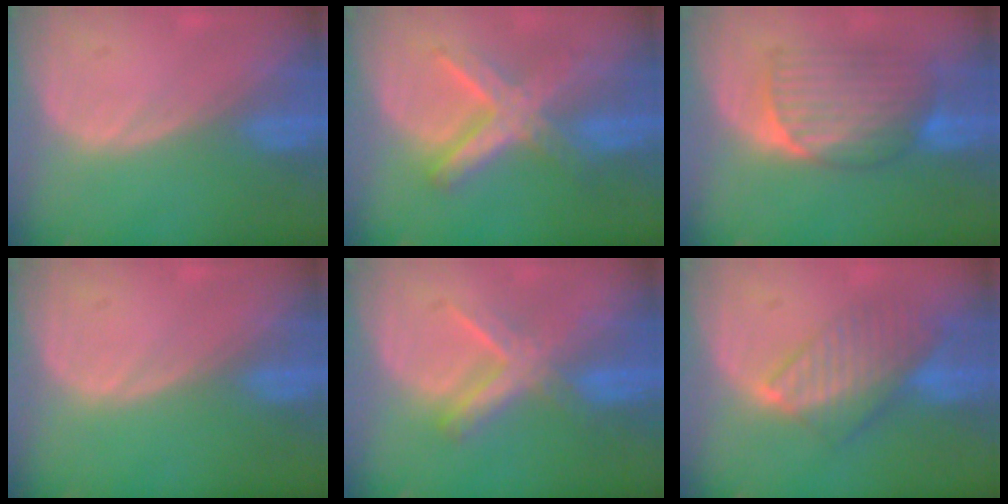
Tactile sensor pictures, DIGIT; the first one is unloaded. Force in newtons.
{"total": 7.3, "press": 7.3, "slide": 0.5}
{"total": 7.4, "press": 7.3, "slide": 0.9}
{"total": 0.0}
{"total": 5.5, "press": 5.5, "slide": 1.0}
{"total": 8.3, "press": 7.1, "slide": 4.3}